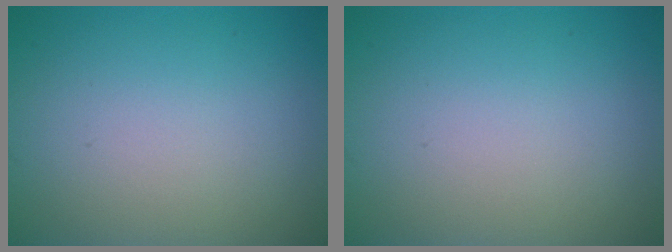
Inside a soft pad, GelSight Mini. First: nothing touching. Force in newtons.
{"total": 0.0}